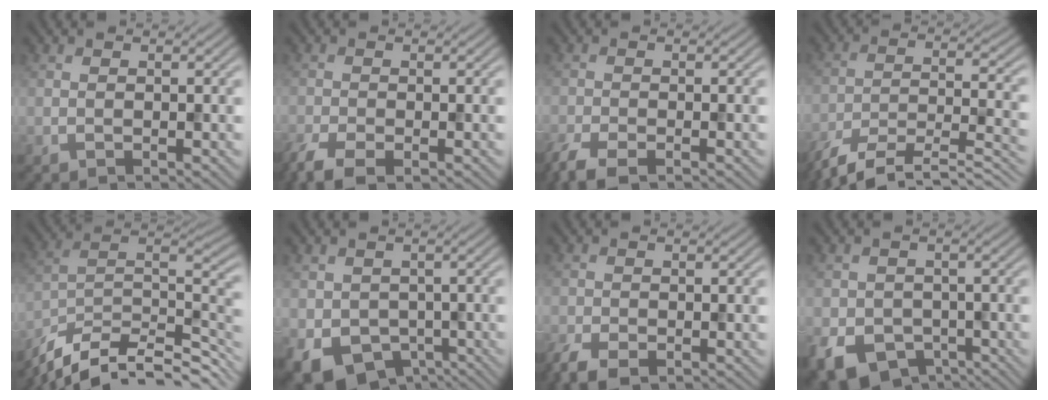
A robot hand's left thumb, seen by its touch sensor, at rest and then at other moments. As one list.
[{"total": 4.6, "force": [-3.2, 1.8, 2.7], "torque": [-0.060, -0.018, -0.067]}, {"total": 4.0, "force": [-3.1, 1.0, 2.3], "torque": [-0.048, -0.014, -0.065]}, {"total": 11.4, "force": [-9.2, 2.7, 6.3], "torque": [-0.122, -0.011, -0.151]}, {"total": 12.5, "force": [-9.0, 3.8, 7.7], "torque": [-0.154, 0.007, -0.167]}, {"total": 7.6, "force": [-2.6, 6.0, 3.8], "torque": [-0.087, -0.038, -0.037]}, {"total": 4.2, "force": [-2.9, 1.9, 2.3], "torque": [-0.052, -0.017, -0.058]}, {"total": 7.6, "force": [-3.6, 5.9, 3.2], "torque": [-0.078, -0.035, -0.061]}]